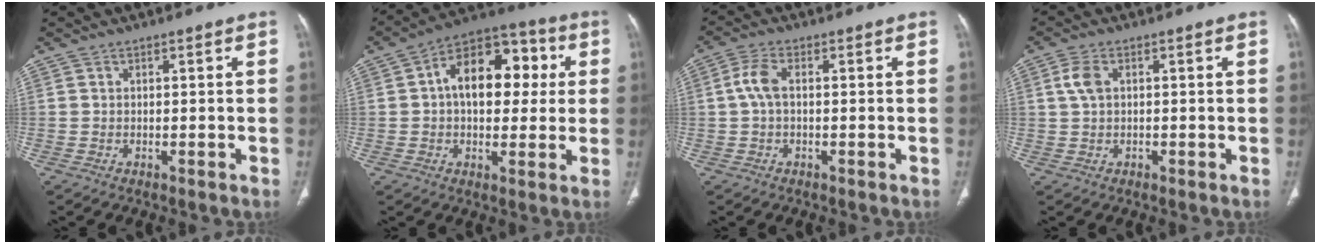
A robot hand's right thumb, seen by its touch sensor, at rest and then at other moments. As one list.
[{"total": 16.5, "force": [2.6, 10.3, 12.6], "torque": [-0.149, 0.030, 0.031]}, {"total": 4.2, "force": [0.2, 2.1, 3.6], "torque": [-0.087, 0.008, 0.001]}, {"total": 3.5, "force": [0.6, 2.3, 2.5], "torque": [-0.063, 0.006, 0.009]}]